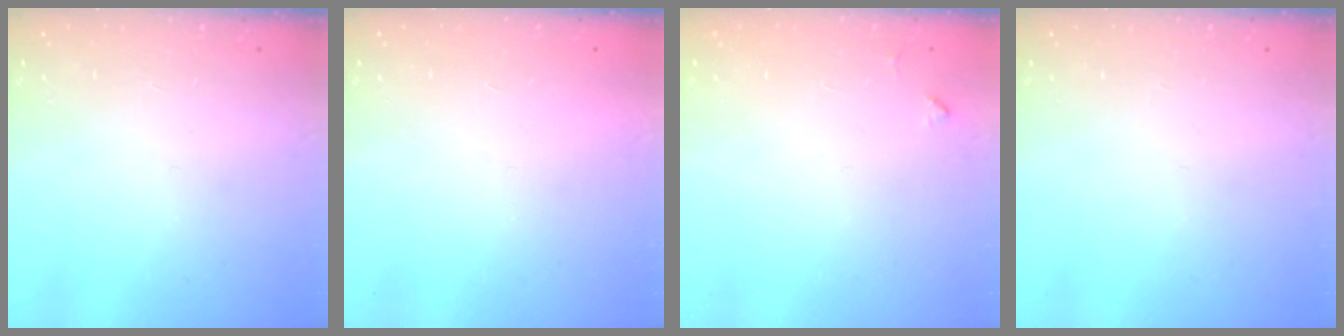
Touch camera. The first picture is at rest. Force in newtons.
{"total": 1.5, "press": 1.5, "slide": 0.1}
{"total": 3.5, "press": 3.5, "slide": 0.5}
{"total": 0.0}